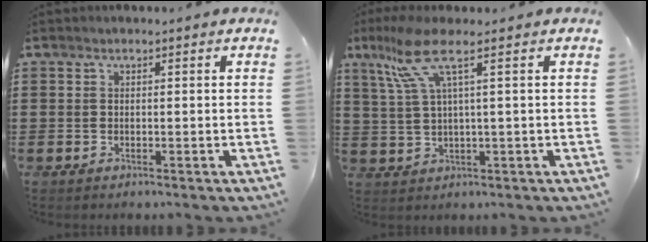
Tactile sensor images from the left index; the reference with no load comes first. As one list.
[{"total": 7.2, "force": [3.2, 0.5, 6.4], "torque": [-0.155, -0.005, 0.050]}]